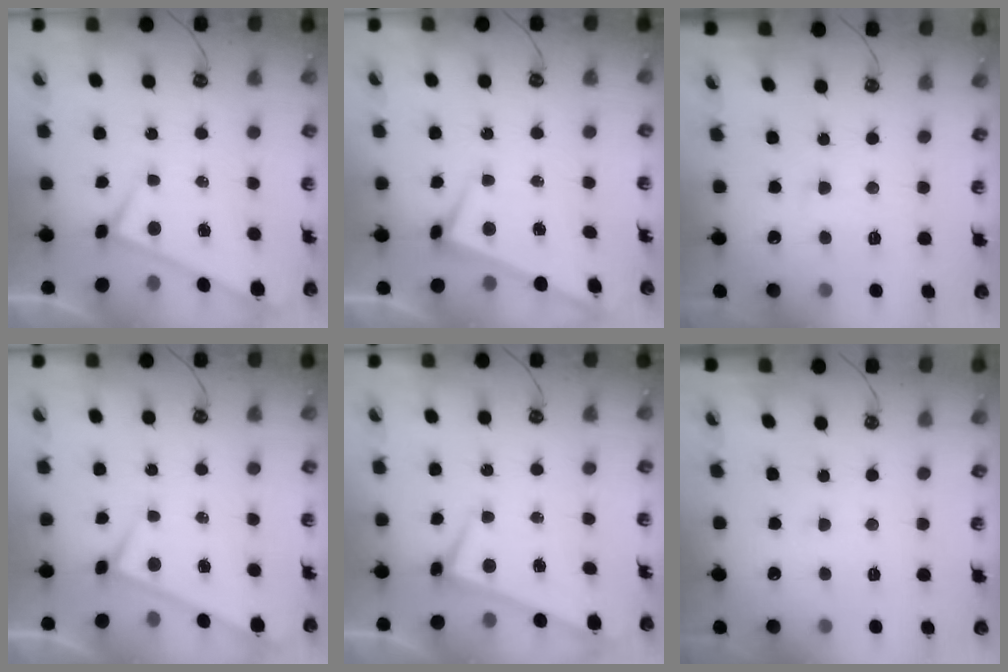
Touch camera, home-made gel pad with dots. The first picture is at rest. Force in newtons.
{"total": 1.0, "press": 1.0, "slide": 0.1}
{"total": 1.1, "press": 0.4, "slide": 1.0}
{"total": 0.0}
{"total": 1.0, "press": 0.9, "slide": 0.3}
{"total": 2.1, "press": 2.1, "slide": 0.2}